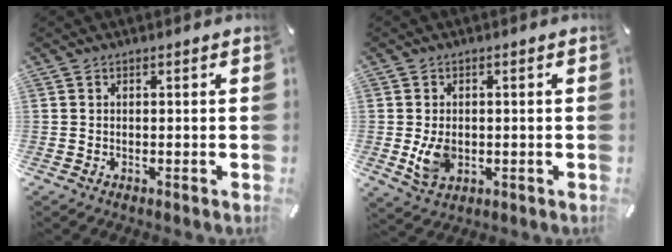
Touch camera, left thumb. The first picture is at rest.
{"total": 6.2, "force": [-0.6, 4.4, 4.3], "torque": [-0.091, -0.010, -0.014]}